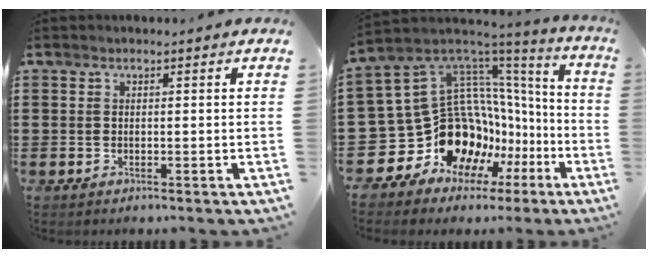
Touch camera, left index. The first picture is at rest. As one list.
[{"total": 15.4, "force": [-4.9, 12.9, 6.9], "torque": [-0.175, -0.035, -0.045]}]